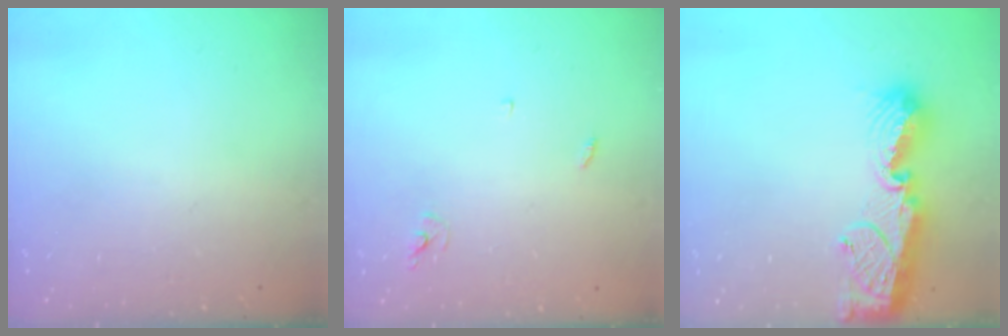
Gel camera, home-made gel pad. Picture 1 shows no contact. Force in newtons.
{"total": 2.4, "press": 2.4, "slide": 0.2}
{"total": 15.7, "press": 15.6, "slide": 1.3}